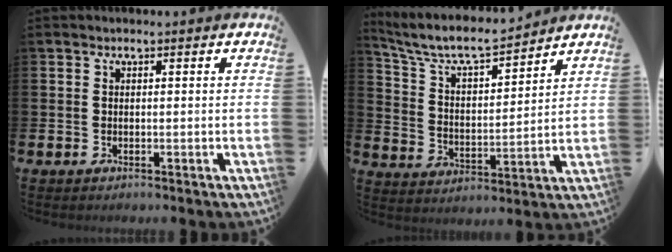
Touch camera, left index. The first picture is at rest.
{"total": 7.6, "force": [6.9, 1.6, 2.7], "torque": [-0.089, -0.046, 0.119]}